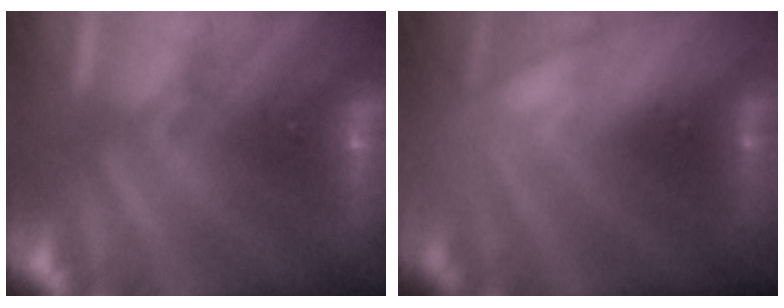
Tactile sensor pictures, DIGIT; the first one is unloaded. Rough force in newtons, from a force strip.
{"total": 2.8}